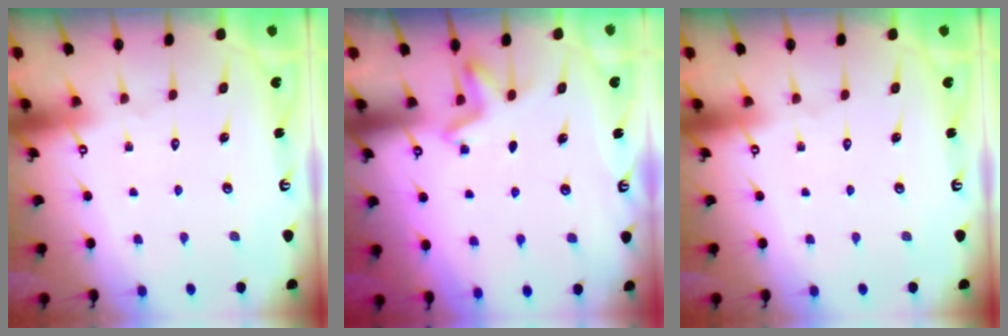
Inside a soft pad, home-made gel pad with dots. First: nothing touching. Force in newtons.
{"total": 2.4, "press": 2.2, "slide": 1.1}
{"total": 0.0}